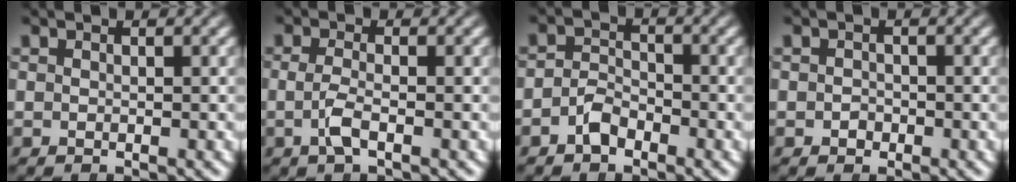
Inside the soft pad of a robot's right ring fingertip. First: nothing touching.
{"total": 1.8, "force": [-0.8, 0.3, 1.6], "torque": [-0.042, -0.015, -0.010]}
{"total": 2.2, "force": [-1.6, 1.4, 0.7], "torque": [-0.018, -0.010, -0.027]}
{"total": 0.6, "force": [-0.5, 0.3, -0.3], "torque": [0.003, -0.008, -0.005]}